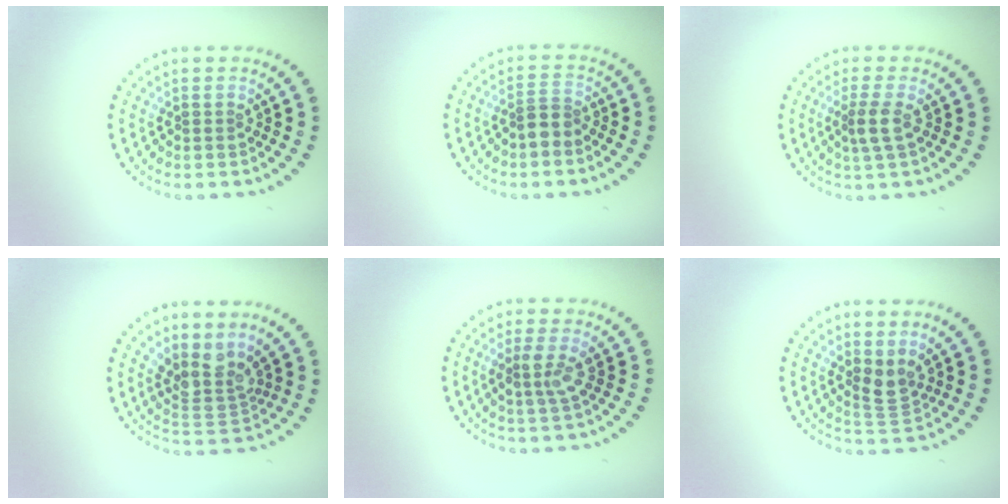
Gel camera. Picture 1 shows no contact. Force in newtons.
{"total": 2.1, "press": 1.7, "slide": 1.3}
{"total": 2.1, "press": 1.7, "slide": 1.2}
{"total": 3.6, "press": 2.8, "slide": 2.4}
{"total": 2.3, "press": 2.0, "slide": 1.2}
{"total": 2.2, "press": 1.8, "slide": 1.4}